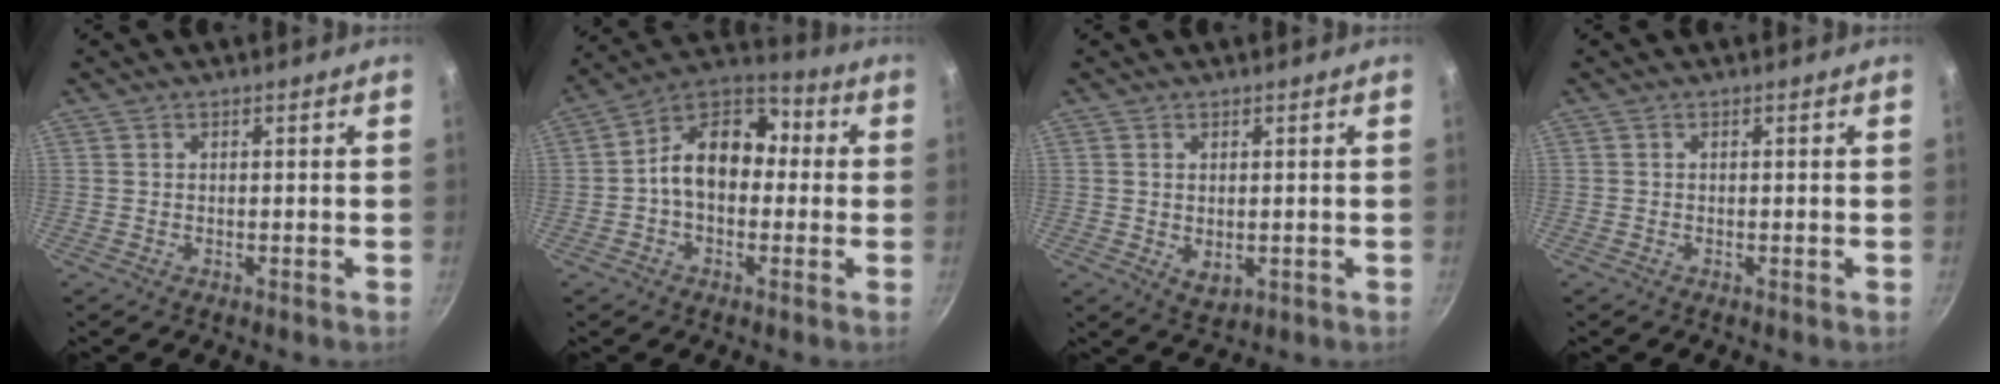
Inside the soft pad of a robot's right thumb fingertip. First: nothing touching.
{"total": 13.8, "force": [0.0, 9.9, 9.6], "torque": [-0.108, 0.046, -0.026]}
{"total": 3.3, "force": [0.0, 2.2, 2.5], "torque": [-0.039, -0.010, 0.006]}
{"total": 0.0}